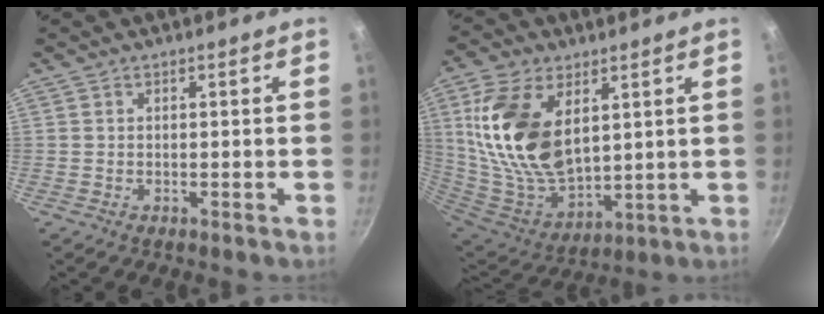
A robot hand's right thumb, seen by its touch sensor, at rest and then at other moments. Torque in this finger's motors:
{"motor_torque": [-1.58, 2.73, 1.93, 0.84, 0.24]}